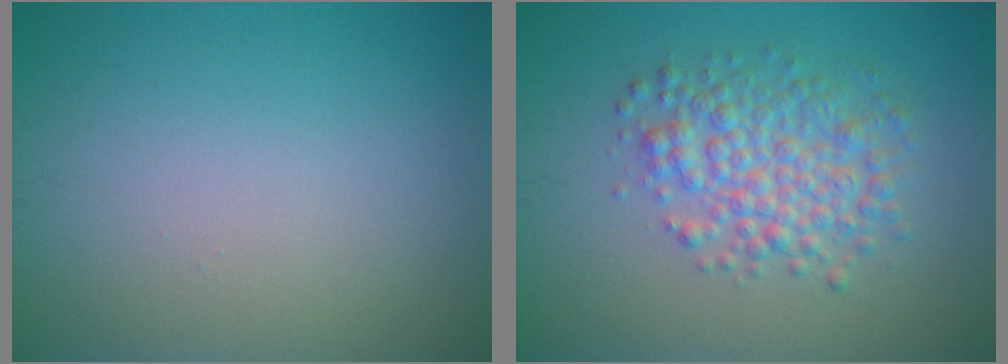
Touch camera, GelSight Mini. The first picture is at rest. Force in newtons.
{"total": 4.7, "press": 4.7, "slide": 0.1}